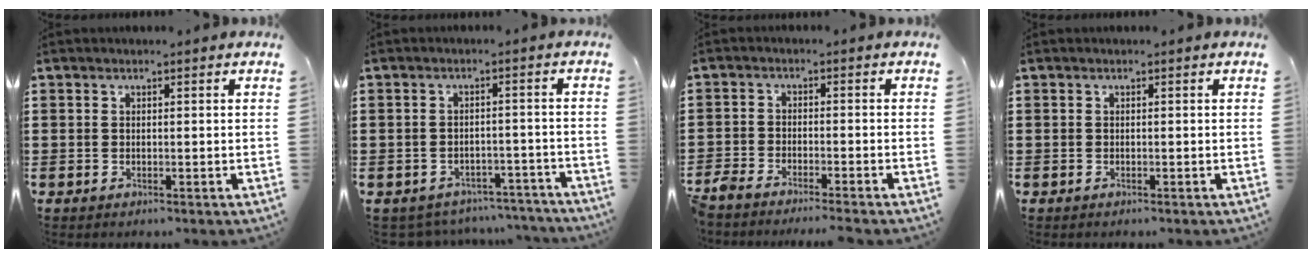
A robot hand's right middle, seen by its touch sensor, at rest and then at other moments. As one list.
[{"total": 3.3, "force": [-3.3, 0.6, 0.0], "torque": [-0.007, 0.003, -0.070]}, {"total": 3.2, "force": [-3.1, -0.1, 0.5], "torque": [-0.034, -0.009, -0.072]}, {"total": 0.0}]